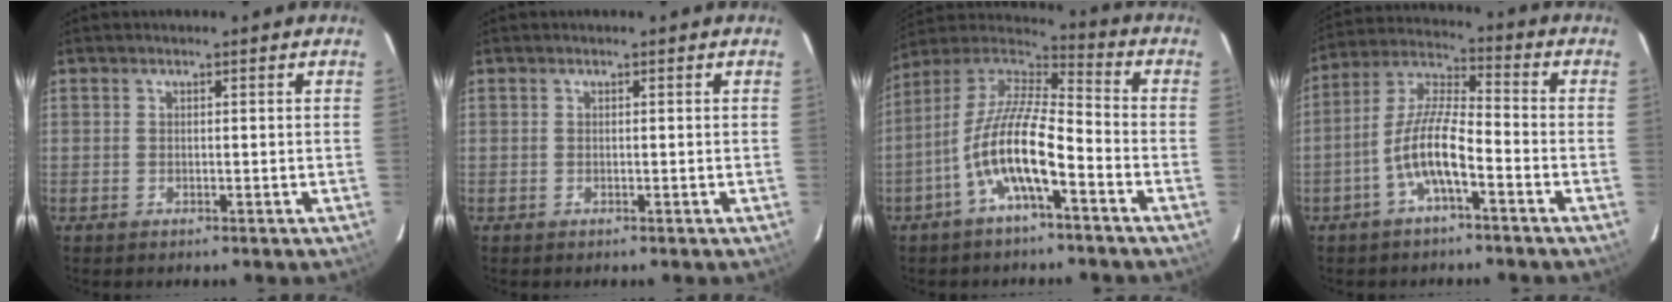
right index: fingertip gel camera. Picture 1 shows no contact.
{"total": 0.0}
{"total": 13.9, "force": [-6.0, 3.5, 12.0], "torque": [-0.236, 0.001, -0.120]}
{"total": 9.5, "force": [-4.3, 2.1, 8.2], "torque": [-0.177, 0.010, -0.086]}